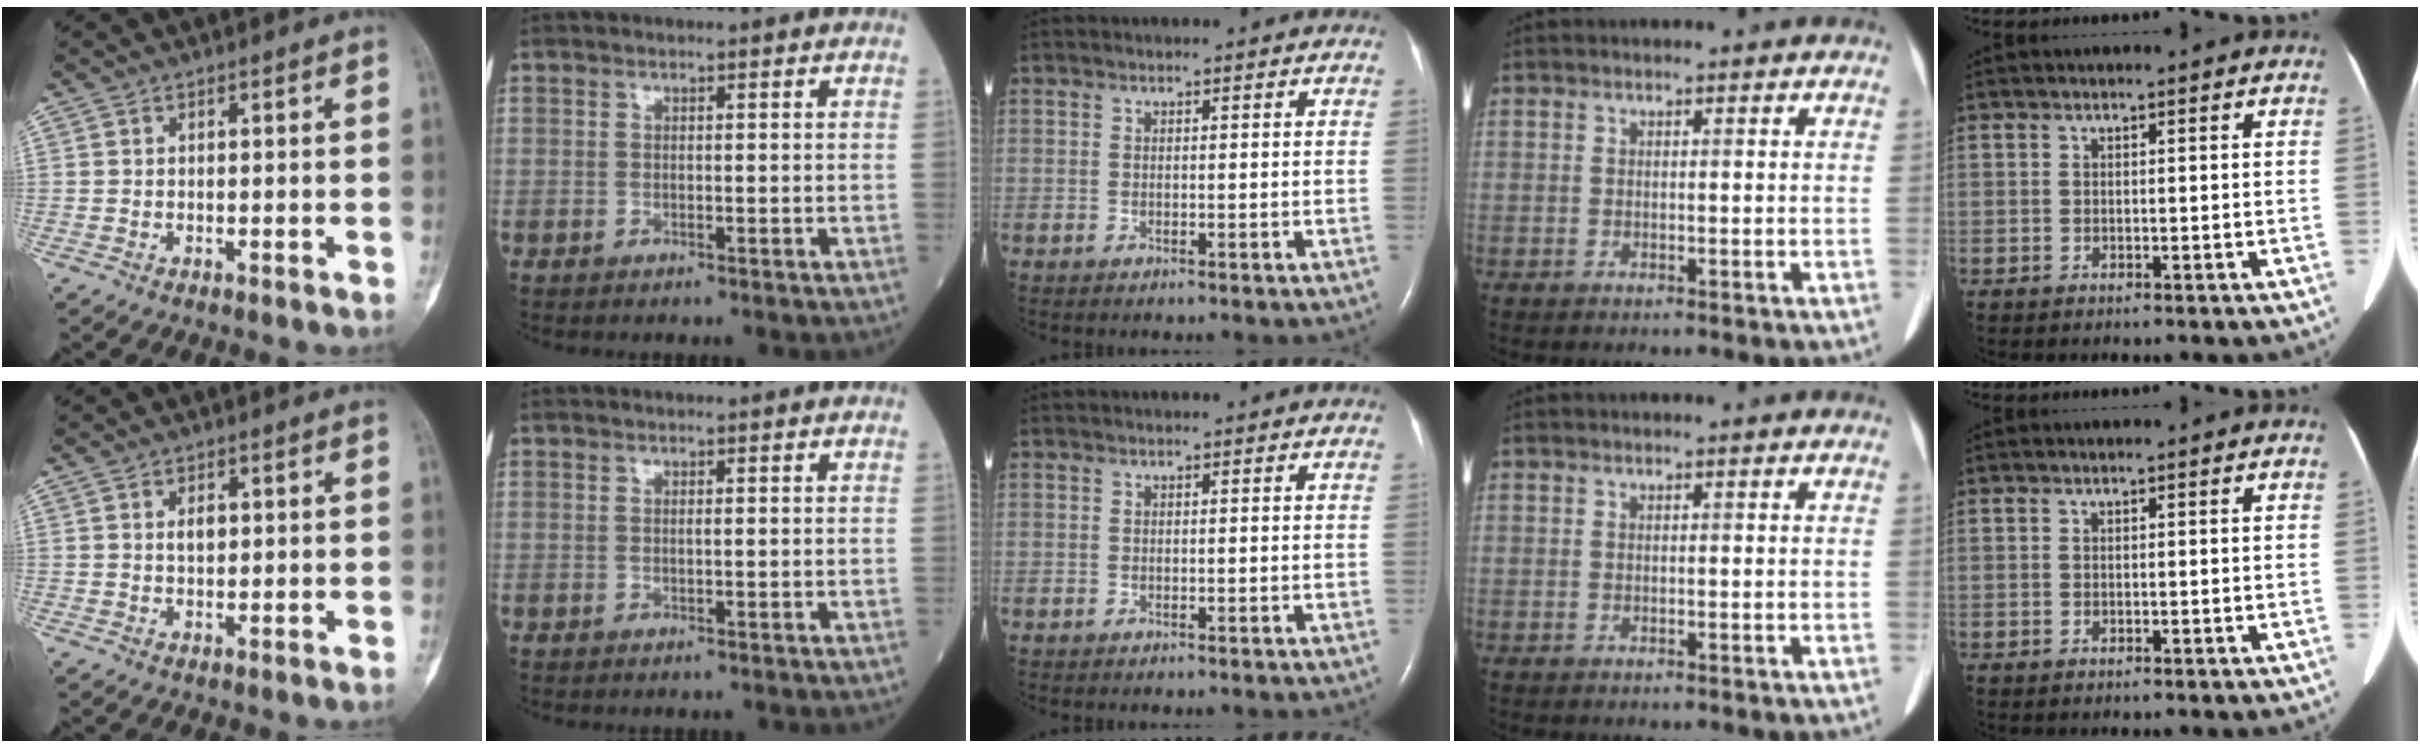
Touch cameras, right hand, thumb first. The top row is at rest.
{"thumb": {"total": 2.2, "force": [0.5, 1.4, 1.7], "torque": [-0.023, -0.001, 0.009]}}